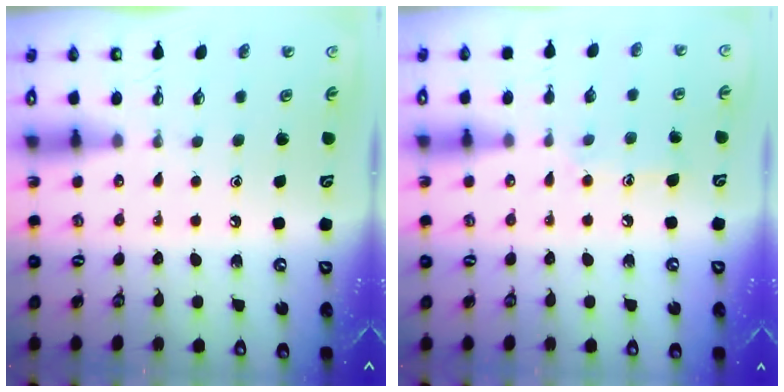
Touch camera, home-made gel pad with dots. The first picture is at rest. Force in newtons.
{"total": 7.3, "press": 7.3, "slide": 0.5}